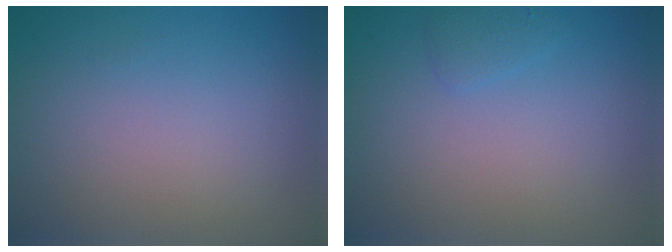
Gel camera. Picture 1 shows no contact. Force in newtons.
{"total": 0.9, "press": 0.9, "slide": 0.1}